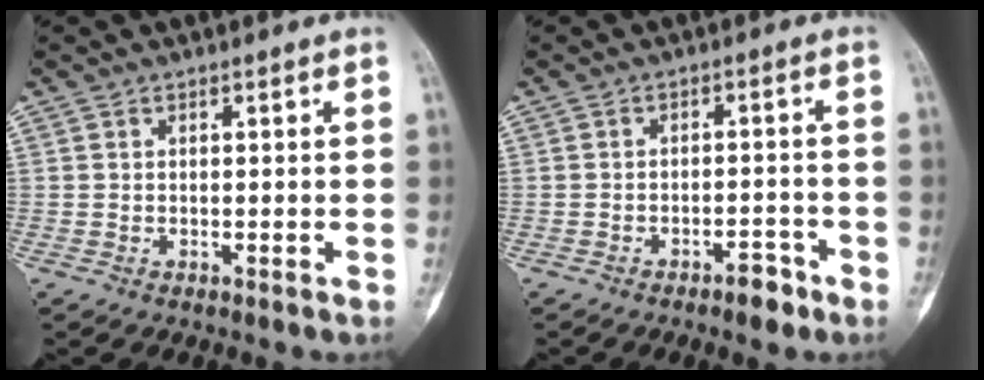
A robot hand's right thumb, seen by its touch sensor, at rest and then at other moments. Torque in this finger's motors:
{"motor_torque": [1.57, 1.37, 0.19, -0.40, 0.00]}